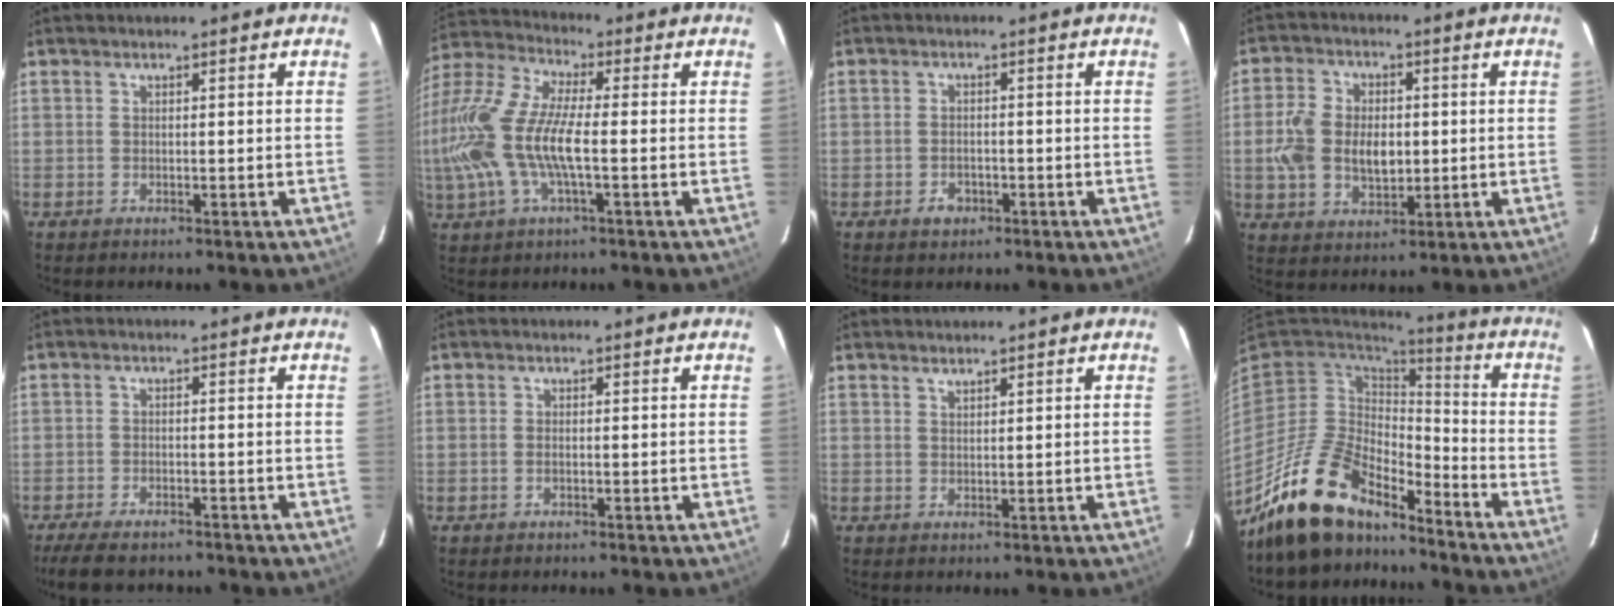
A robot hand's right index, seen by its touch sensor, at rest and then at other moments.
{"total": 18.6, "force": [-2.1, 5.9, 17.5], "torque": [-0.358, -0.003, -0.049]}
{"total": 2.8, "force": [-1.5, 2.1, 1.1], "torque": [-0.021, 0.005, -0.020]}
{"total": 10.0, "force": [-0.2, 7.0, 7.1], "torque": [-0.150, 0.013, -0.001]}
{"total": 8.4, "force": [-6.9, 2.6, 4.0], "torque": [-0.100, -0.023, -0.117]}
{"total": 0.7, "force": [-0.2, 0.3, 0.5], "torque": [-0.011, 0.002, -0.004]}
{"total": 1.0, "force": [0.9, 0.2, 0.2], "torque": [-0.004, 0.000, 0.018]}
{"total": 16.9, "force": [-13.8, 6.5, 7.4], "torque": [-0.160, -0.009, -0.243]}